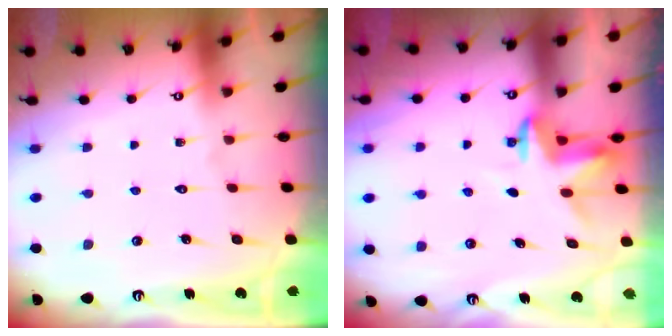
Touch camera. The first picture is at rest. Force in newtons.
{"total": 3.7, "press": 3.6, "slide": 0.2}